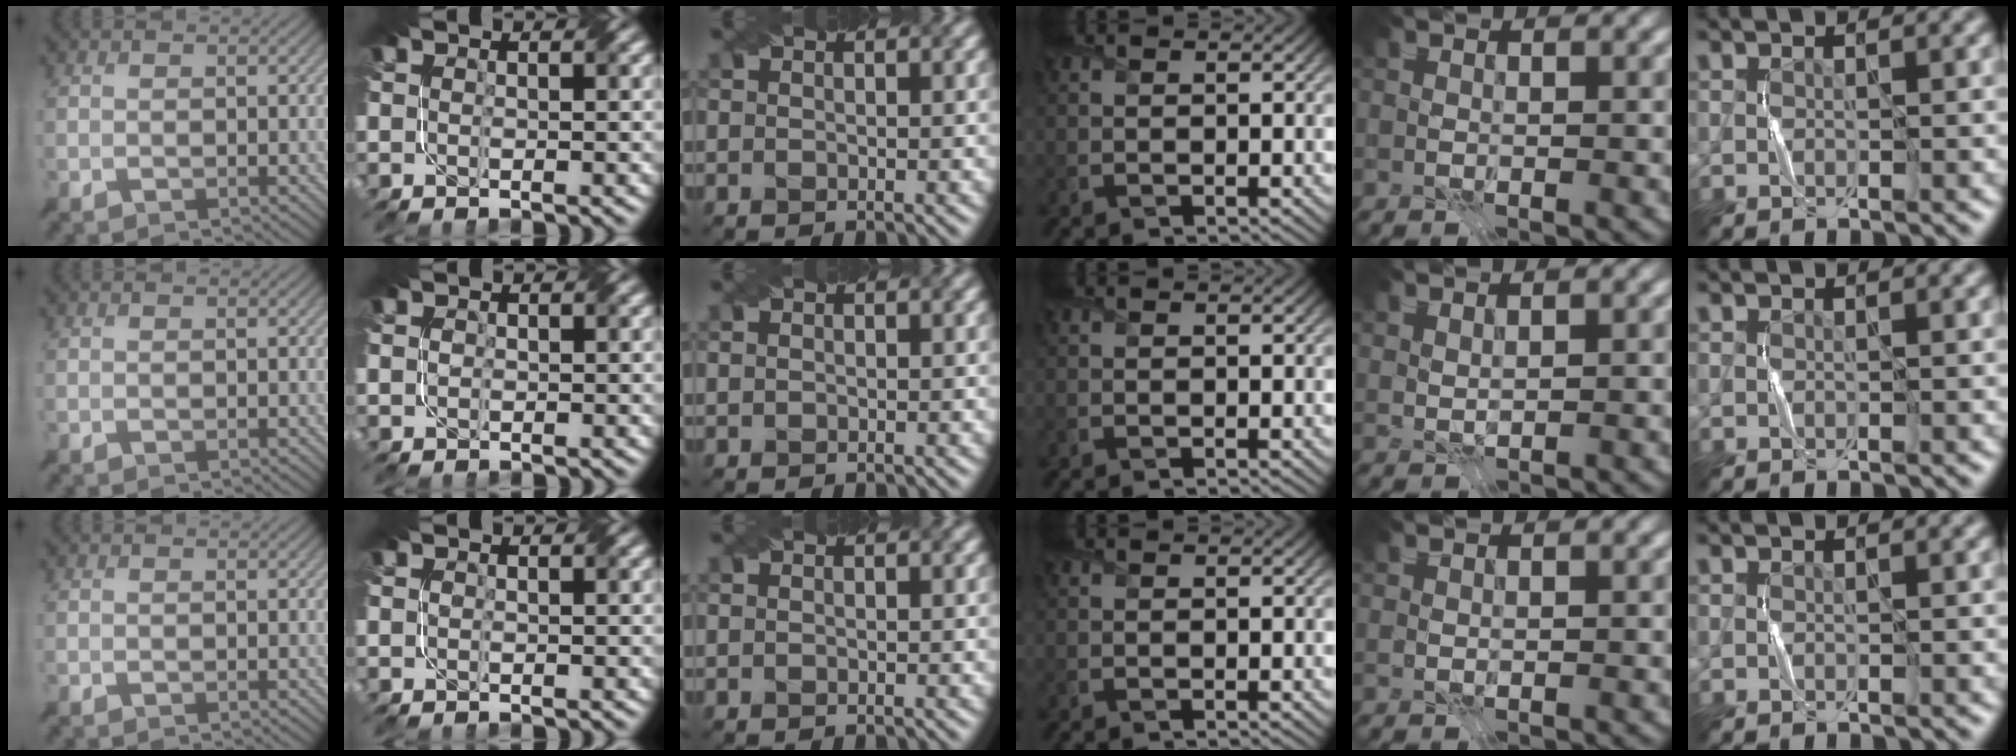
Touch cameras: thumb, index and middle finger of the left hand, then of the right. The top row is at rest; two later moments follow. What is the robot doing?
{"motion": "fold", "object": "coffee filter"}